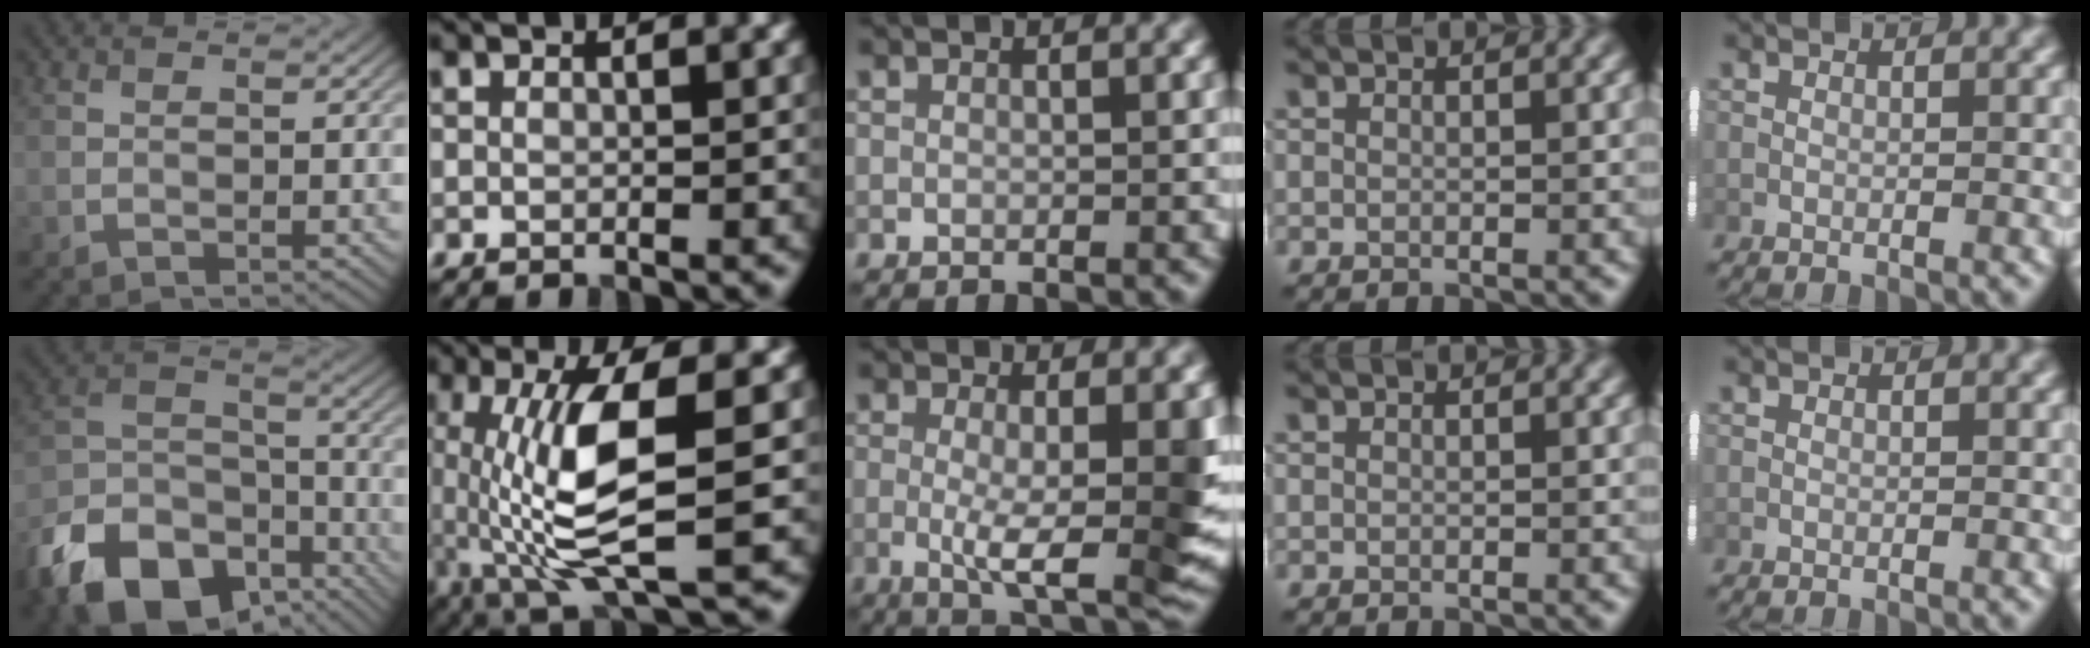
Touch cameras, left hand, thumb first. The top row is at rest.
{"thumb": {"total": 16.4, "force": [-10.6, 9.6, 8.1], "torque": [-0.203, -0.038, -0.190]}, "index": {"total": 8.3, "force": [-0.7, 2.2, 8.0], "torque": [-0.166, -0.001, -0.011]}, "middle": {"total": 7.1, "force": [-0.6, 1.5, 6.9], "torque": [-0.106, -0.016, -0.006]}}